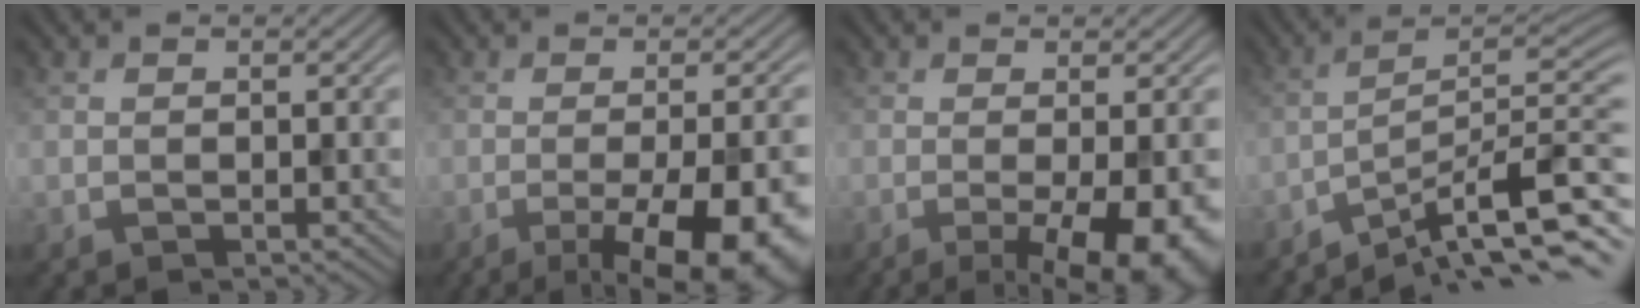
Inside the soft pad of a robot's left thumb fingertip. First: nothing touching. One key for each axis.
{"total": 14.3, "fx": -6.7, "fy": 4.3, "fz": 11.9, "tx": -0.146, "ty": -0.010, "tz": -0.082}
{"total": 9.5, "fx": -3.4, "fy": 2.5, "fz": 8.5, "tx": -0.118, "ty": -0.008, "tz": -0.039}
{"total": 11.2, "fx": -7.5, "fy": 1.5, "fz": 8.1, "tx": -0.121, "ty": 0.008, "tz": -0.130}